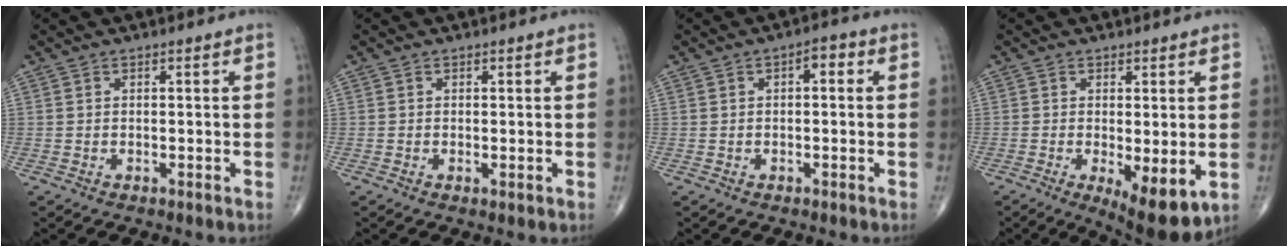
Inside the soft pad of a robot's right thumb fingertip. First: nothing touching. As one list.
[{"total": 0.6, "force": [0.0, 0.1, 0.6], "torque": [-0.013, -0.003, 0.000]}, {"total": 2.9, "force": [0.6, 1.4, 2.5], "torque": [-0.030, 0.010, 0.001]}, {"total": 9.0, "force": [-2.1, 3.1, 8.2], "torque": [-0.118, -0.024, -0.023]}]